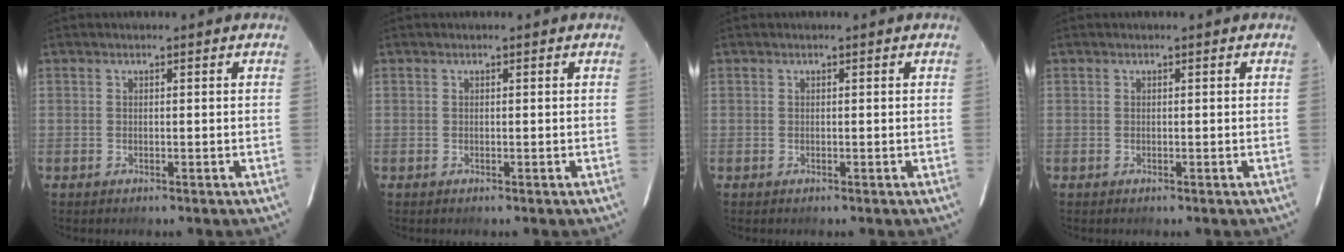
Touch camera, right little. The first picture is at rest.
{"total": 0.0}
{"total": 0.0}
{"total": 0.0}